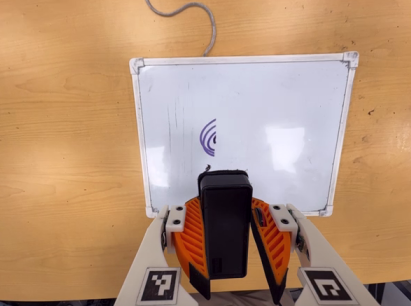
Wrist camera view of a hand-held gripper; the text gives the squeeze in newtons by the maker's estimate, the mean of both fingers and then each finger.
{"total": 7.0, "left": 7.6, "right": 6.4}